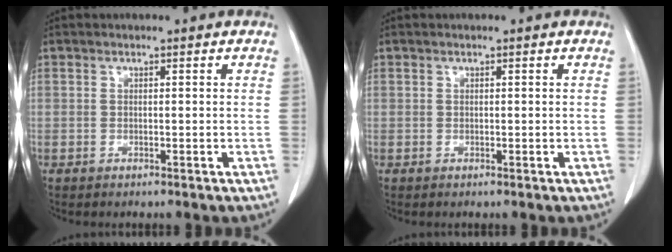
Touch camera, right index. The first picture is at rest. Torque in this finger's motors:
{"motor_torque": [-0.12, 0.08, 0.02, 0.01]}